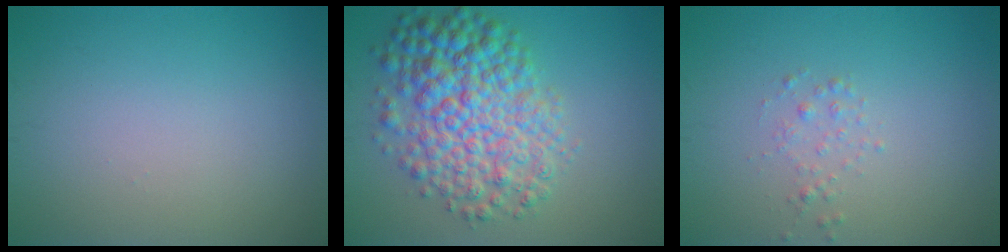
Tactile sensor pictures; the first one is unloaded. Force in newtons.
{"total": 8.1, "press": 8.1, "slide": 0.1}
{"total": 0.9, "press": 0.9, "slide": 0.0}